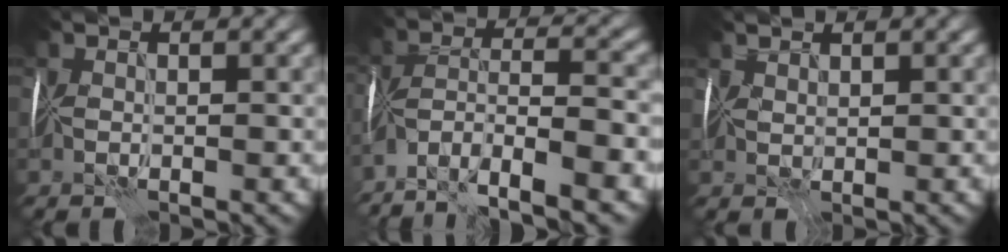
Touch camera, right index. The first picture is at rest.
{"total": 8.2, "force": [-5.2, 2.5, 5.8], "torque": [-0.101, 0.010, -0.100]}
{"total": 1.9, "force": [1.7, 0.7, 0.4], "torque": [-0.015, 0.007, 0.034]}